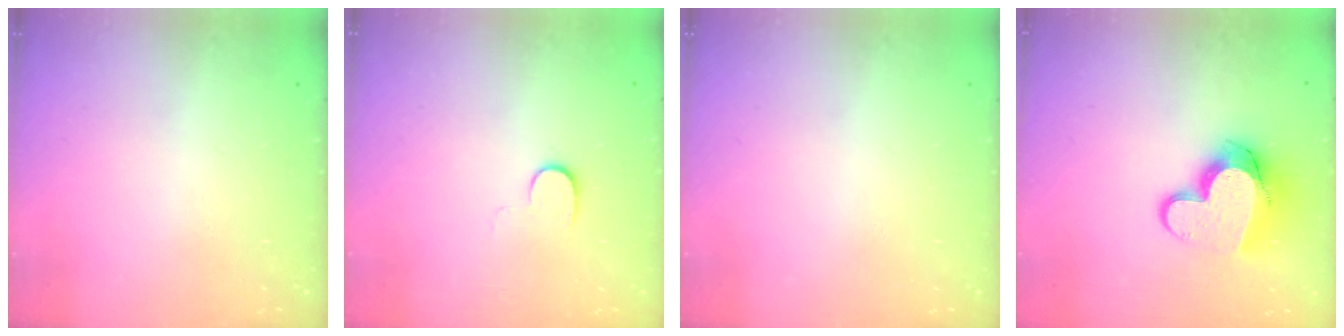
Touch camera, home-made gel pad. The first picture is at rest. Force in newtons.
{"total": 6.8, "press": 6.7, "slide": 1.0}
{"total": 0.0}
{"total": 13.4, "press": 13.4, "slide": 1.1}